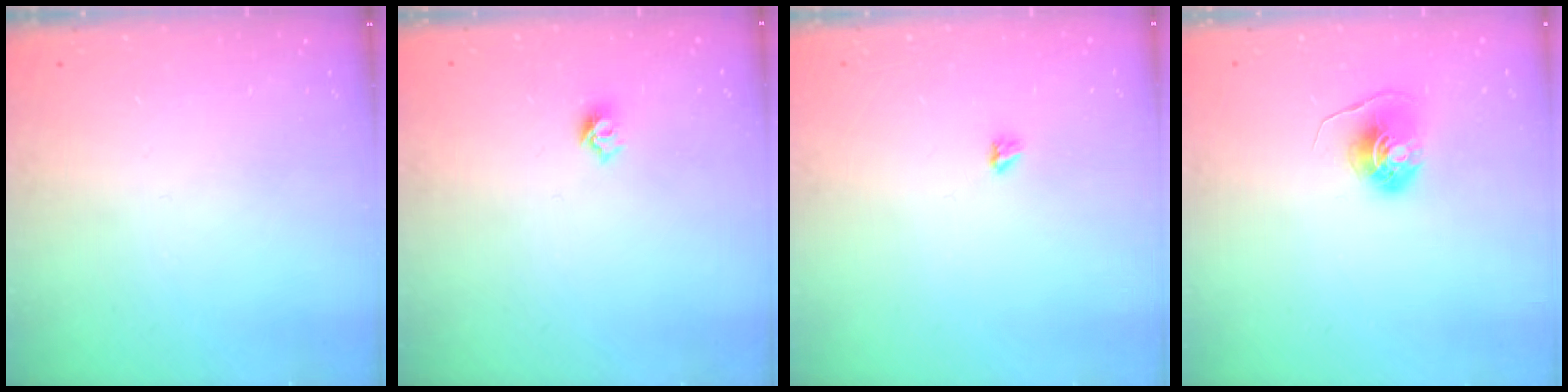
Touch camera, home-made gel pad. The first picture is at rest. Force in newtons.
{"total": 4.9, "press": 4.8, "slide": 0.8}
{"total": 2.9, "press": 2.9, "slide": 0.5}
{"total": 6.1, "press": 6.1, "slide": 0.5}